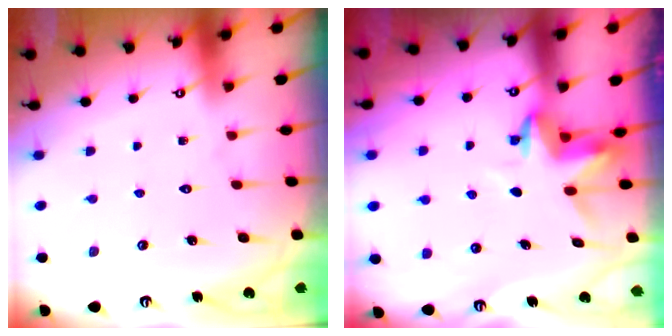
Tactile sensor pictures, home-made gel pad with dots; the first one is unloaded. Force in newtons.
{"total": 3.9, "press": 3.8, "slide": 0.3}